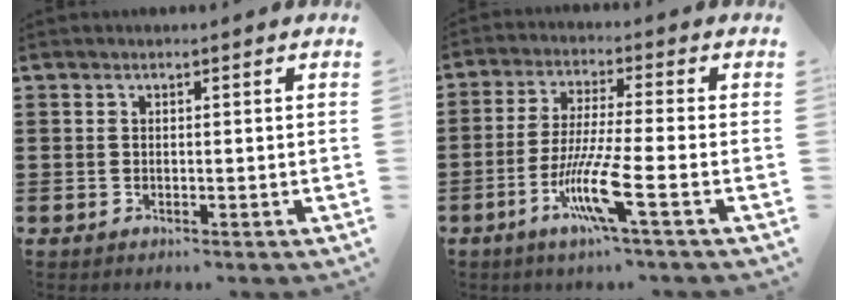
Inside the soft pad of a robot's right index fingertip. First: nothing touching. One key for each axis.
{"total": 9.5, "fx": -4.3, "fy": 0.2, "fz": 8.5, "tx": -0.179, "ty": -0.018, "tz": -0.085}